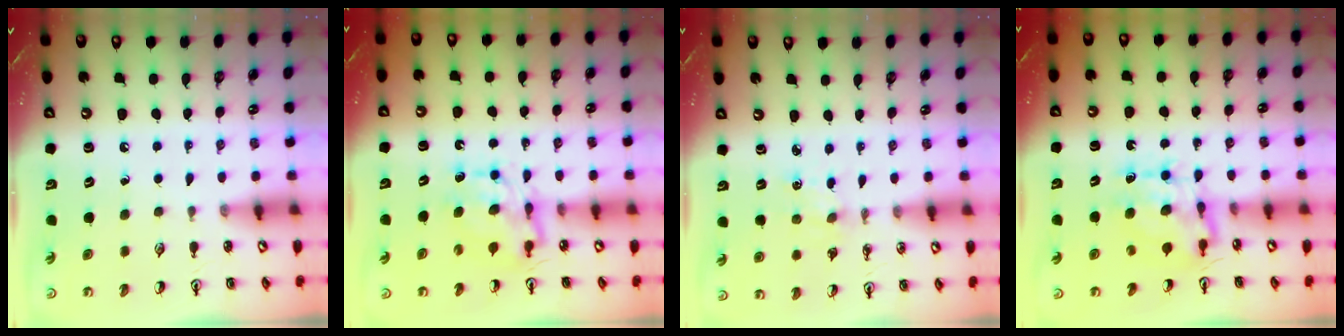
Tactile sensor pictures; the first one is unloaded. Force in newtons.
{"total": 7.3, "press": 7.3, "slide": 0.3}
{"total": 2.8, "press": 2.8, "slide": 0.3}
{"total": 7.2, "press": 7.2, "slide": 0.6}